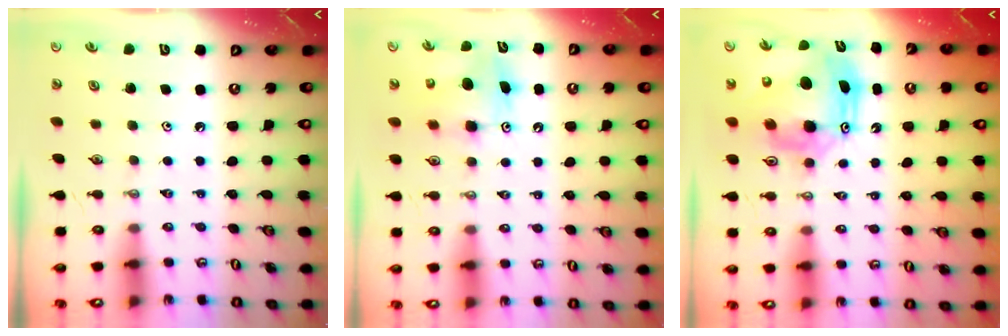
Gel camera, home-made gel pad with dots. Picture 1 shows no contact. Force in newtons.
{"total": 8.0, "press": 7.9, "slide": 0.4}
{"total": 14.7, "press": 14.6, "slide": 1.6}